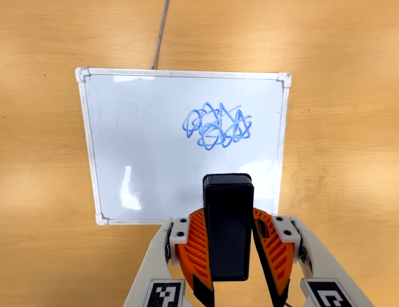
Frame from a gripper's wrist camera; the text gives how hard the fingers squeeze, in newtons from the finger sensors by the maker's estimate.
{"total": 7.3, "left": 7.1, "right": 7.5}